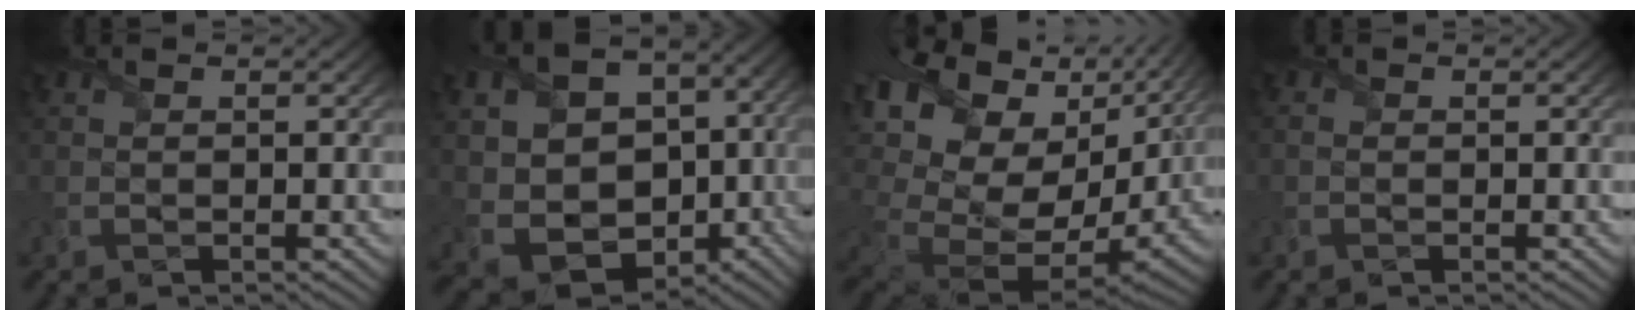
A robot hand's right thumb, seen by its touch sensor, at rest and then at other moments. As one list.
[{"total": 14.3, "force": [-1.7, 11.4, 8.3], "torque": [-0.187, -0.023, -0.012]}, {"total": 20.6, "force": [2.0, 13.0, 15.8], "torque": [-0.294, -0.030, 0.063]}, {"total": 0.7, "force": [-0.3, 0.5, 0.4], "torque": [-0.010, -0.001, -0.005]}]